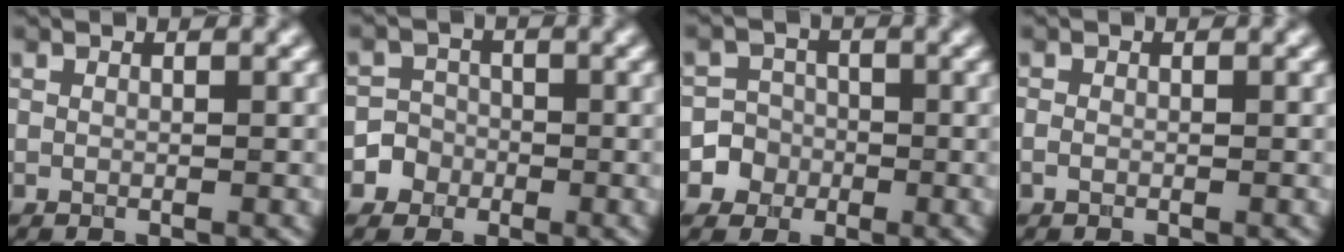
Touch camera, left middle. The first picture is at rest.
{"total": 2.1, "force": [-1.2, 1.7, -0.4], "torque": [0.023, 0.008, -0.017]}
{"total": 2.9, "force": [-1.5, 2.4, -0.4], "torque": [0.033, 0.004, -0.023]}
{"total": 0.5, "force": [-0.5, 0.0, 0.0], "torque": [-0.012, -0.001, -0.003]}